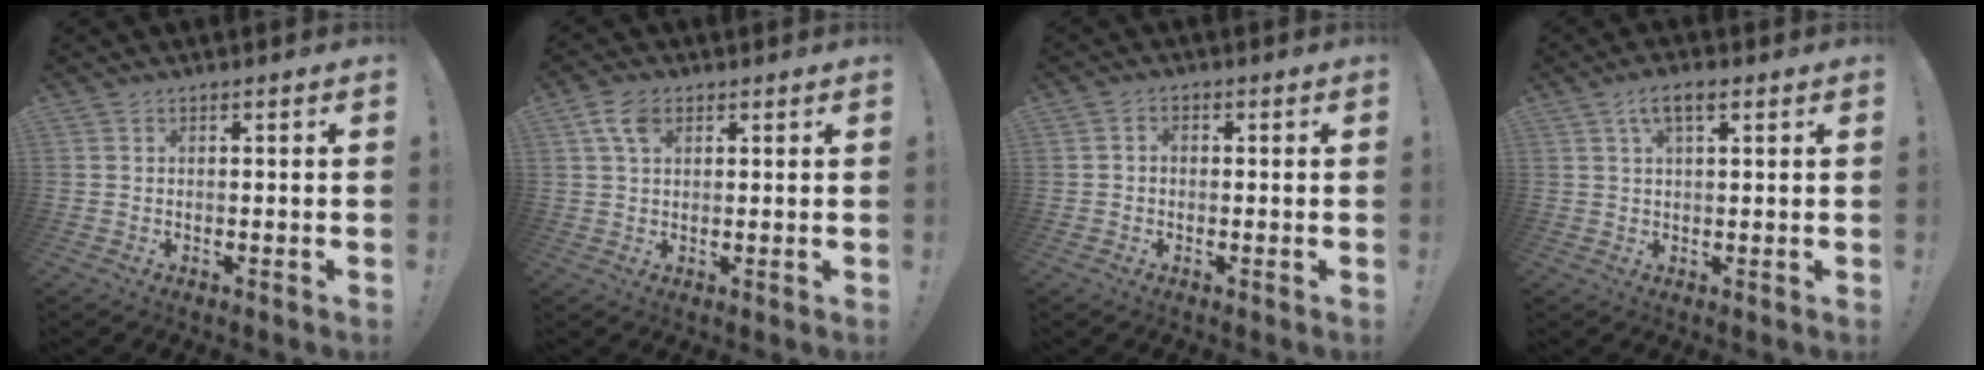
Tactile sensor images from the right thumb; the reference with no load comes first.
{"total": 5.7, "force": [2.4, 3.3, 4.0], "torque": [-0.071, -0.001, 0.046]}
{"total": 1.9, "force": [-0.7, 1.5, 1.1], "torque": [-0.020, 0.010, -0.012]}
{"total": 5.0, "force": [2.2, 1.8, 4.1], "torque": [-0.071, 0.002, 0.038]}